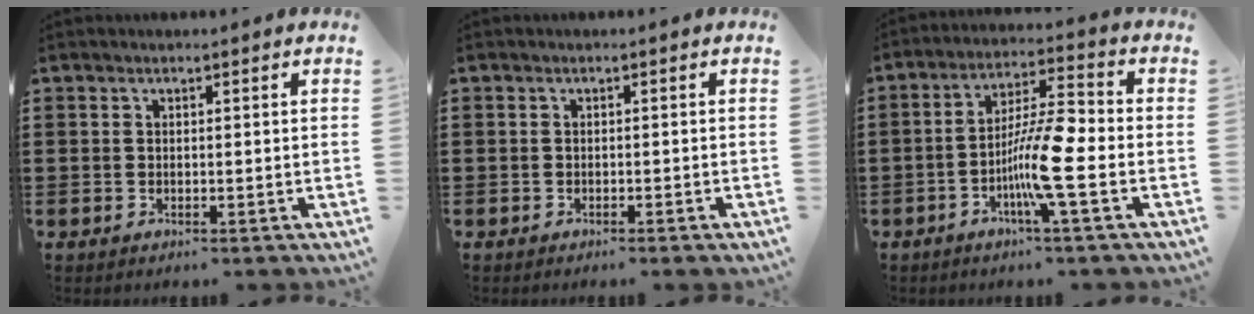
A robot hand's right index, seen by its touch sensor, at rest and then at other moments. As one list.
[{"total": 0.5, "force": [-0.5, 0.0, 0.2], "torque": [-0.004, -0.002, -0.010]}, {"total": 9.7, "force": [-2.8, 1.0, 9.2], "torque": [-0.190, -0.012, -0.060]}]